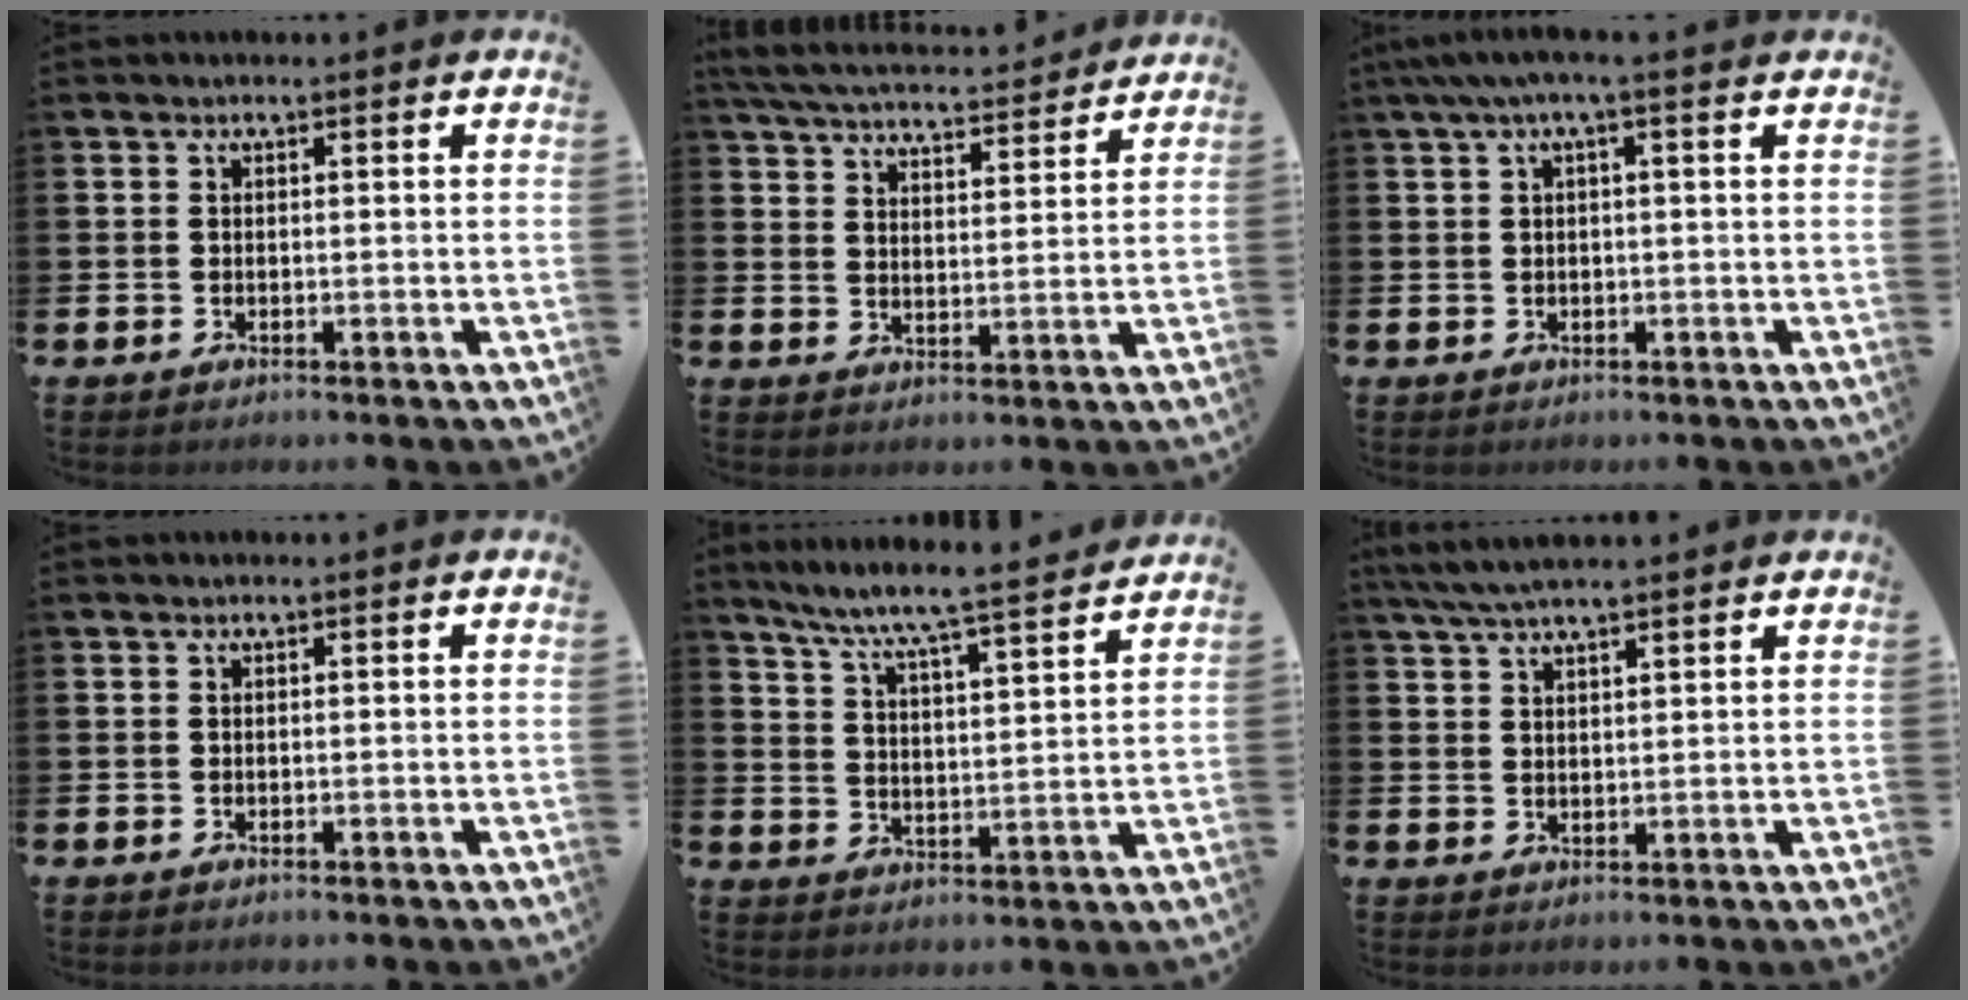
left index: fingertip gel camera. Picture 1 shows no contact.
{"total": 5.7, "force": [5.6, 0.8, 1.0], "torque": [-0.035, -0.044, 0.095]}
{"total": 2.4, "force": [0.7, 0.0, 2.3], "torque": [-0.046, 0.002, 0.013]}
{"total": 0.0}
{"total": 7.4, "force": [6.9, -0.3, 2.5], "torque": [-0.078, -0.055, 0.118]}
{"total": 4.9, "force": [4.3, 0.7, 2.2], "torque": [-0.055, -0.005, 0.080]}